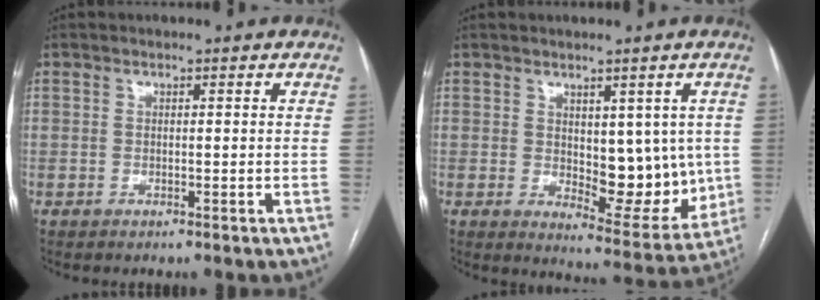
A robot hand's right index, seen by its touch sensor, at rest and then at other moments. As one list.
[{"total": 10.2, "force": [0.5, 5.0, 8.8], "torque": [-0.099, -0.011, 0.025]}]